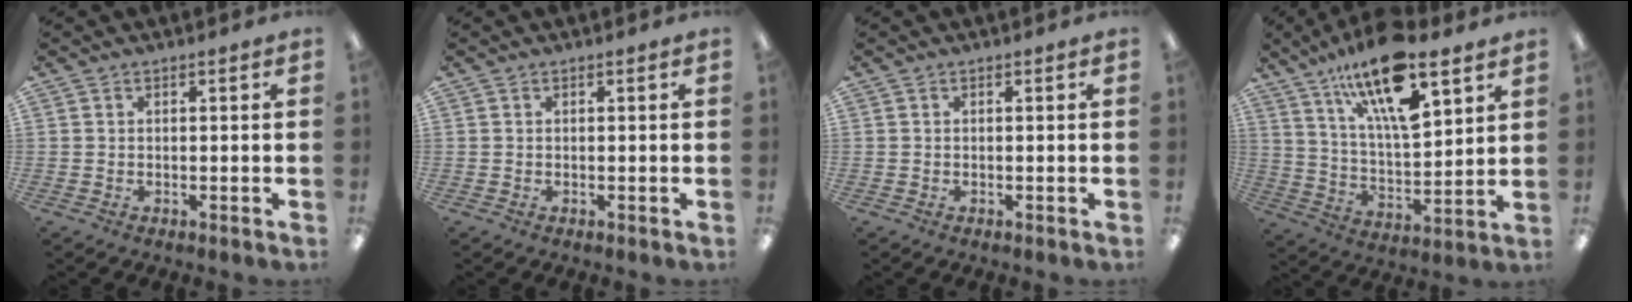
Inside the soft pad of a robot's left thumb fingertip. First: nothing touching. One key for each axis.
{"total": 0.0}
{"total": 0.0}
{"total": 19.7, "fx": 12.6, "fy": 6.1, "fz": 13.8, "tx": -0.236, "ty": -0.062, "tz": 0.211}